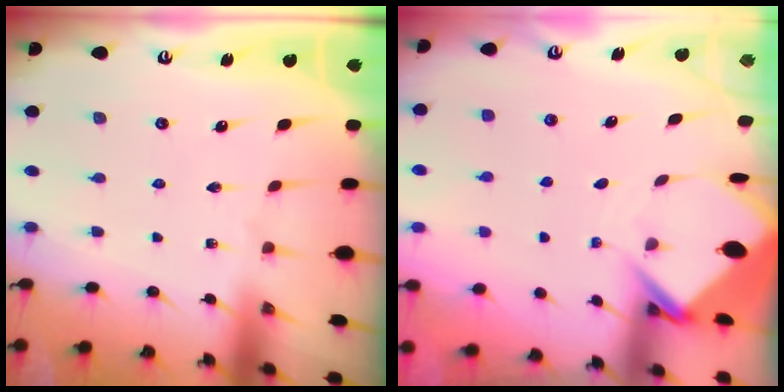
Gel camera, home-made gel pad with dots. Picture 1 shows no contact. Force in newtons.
{"total": 3.8, "press": 3.8, "slide": 0.2}